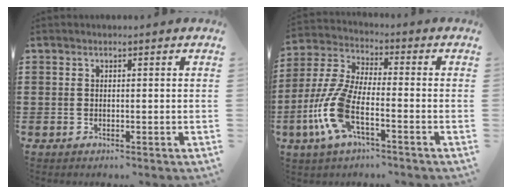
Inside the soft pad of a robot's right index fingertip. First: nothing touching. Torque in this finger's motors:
{"motor_torque": [2.14, 0.00, 1.05, 0.21]}